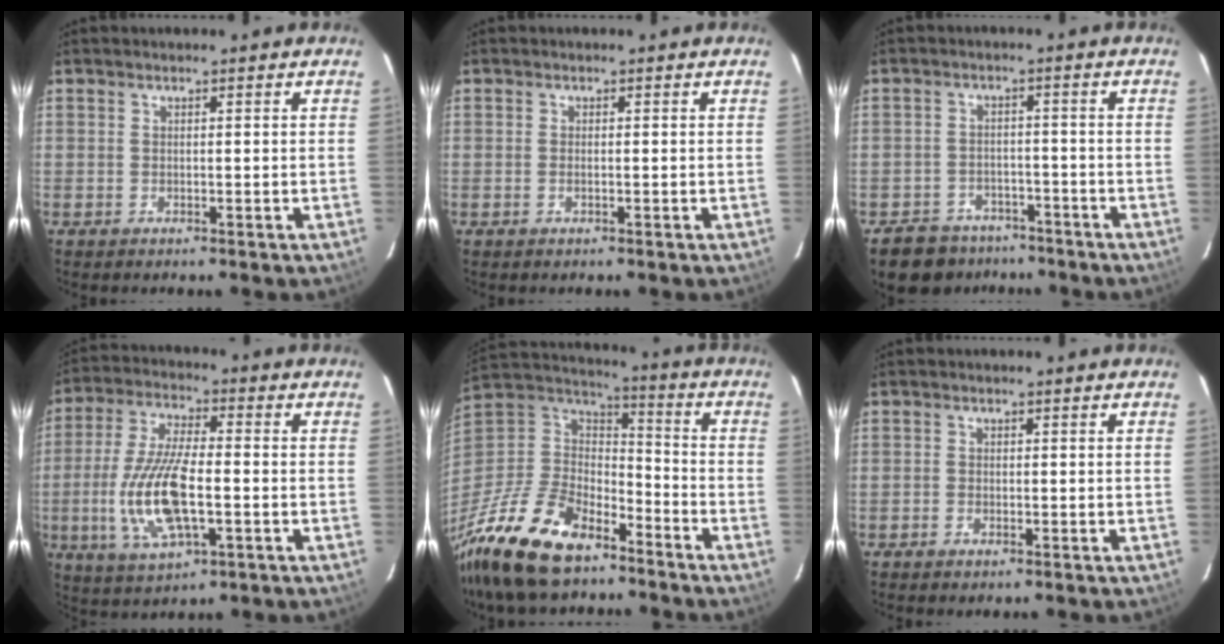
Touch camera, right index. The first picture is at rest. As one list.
[{"total": 0.8, "force": [-0.2, 0.1, 0.8], "torque": [-0.016, 0.002, -0.005]}, {"total": 10.7, "force": [-8.0, 6.6, 2.9], "torque": [-0.084, 0.014, -0.107]}, {"total": 14.9, "force": [-3.2, 5.3, 13.6], "torque": [-0.285, -0.007, -0.058]}, {"total": 23.6, "force": [-16.8, 10.6, 12.6], "torque": [-0.284, -0.014, -0.294]}, {"total": 1.1, "force": [-0.8, 0.6, 0.5], "torque": [-0.011, -0.003, -0.016]}]